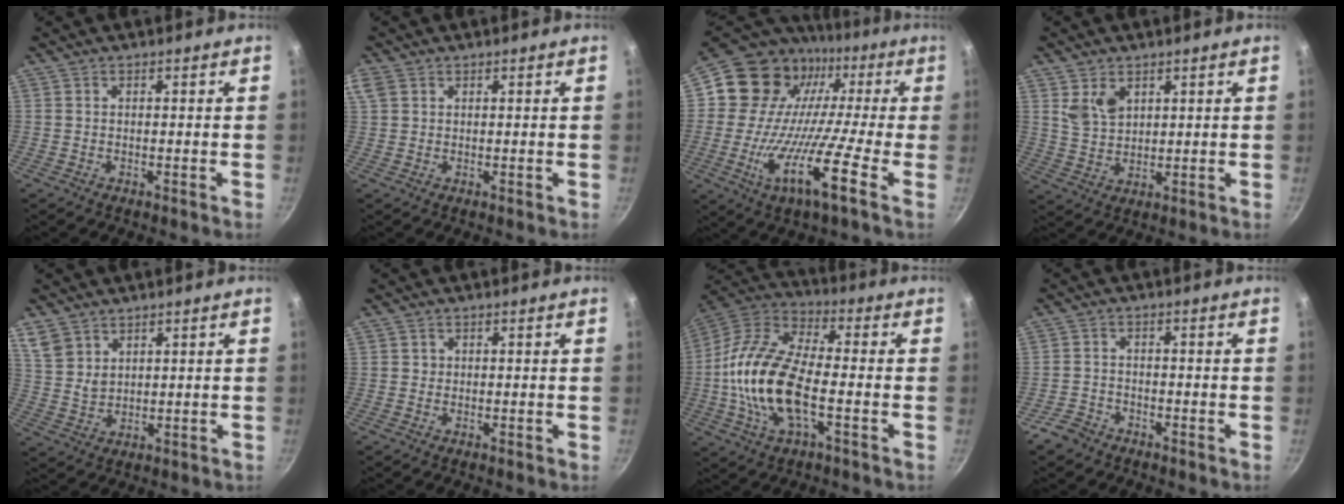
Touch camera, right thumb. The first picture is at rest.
{"total": 4.7, "force": [2.1, 3.3, 2.6], "torque": [-0.059, 0.013, 0.046]}
{"total": 17.8, "force": [-3.1, 10.1, 14.3], "torque": [-0.240, 0.032, -0.076]}
{"total": 5.8, "force": [2.7, 3.8, 3.4], "torque": [-0.051, -0.018, 0.058]}
{"total": 5.9, "force": [4.0, 3.7, 2.2], "torque": [-0.028, -0.014, 0.090]}
{"total": 0.7, "force": [0.1, 0.7, 0.0], "torque": [0.007, 0.002, 0.001]}
{"total": 18.5, "force": [-3.1, 8.7, 16.0], "torque": [-0.308, 0.032, -0.074]}
{"total": 3.7, "force": [-2.7, 2.3, 0.9], "torque": [-0.018, 0.030, -0.048]}